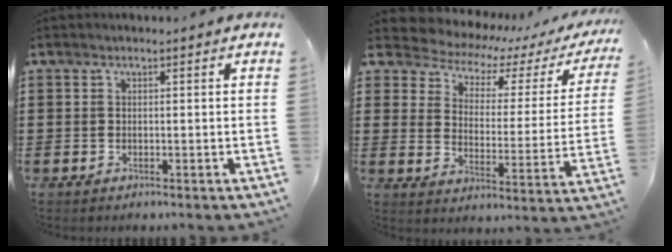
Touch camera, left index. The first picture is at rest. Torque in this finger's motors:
{"motor_torque": [2.14, 0.00, 0.61, -0.01]}